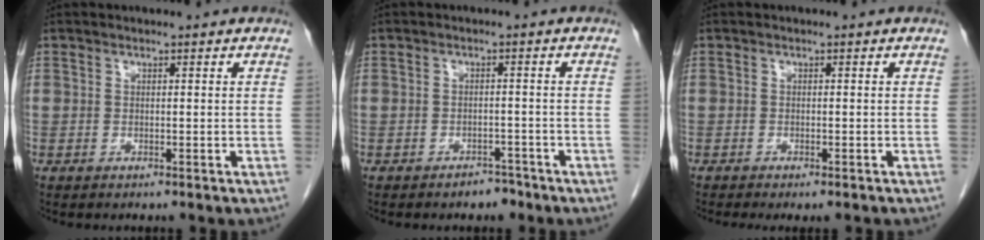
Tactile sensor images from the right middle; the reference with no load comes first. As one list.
[{"total": 2.2, "force": [-1.8, 1.2, 0.6], "torque": [-0.009, 0.004, -0.023]}, {"total": 4.1, "force": [-3.5, 0.5, 2.2], "torque": [-0.020, -0.009, -0.047]}]